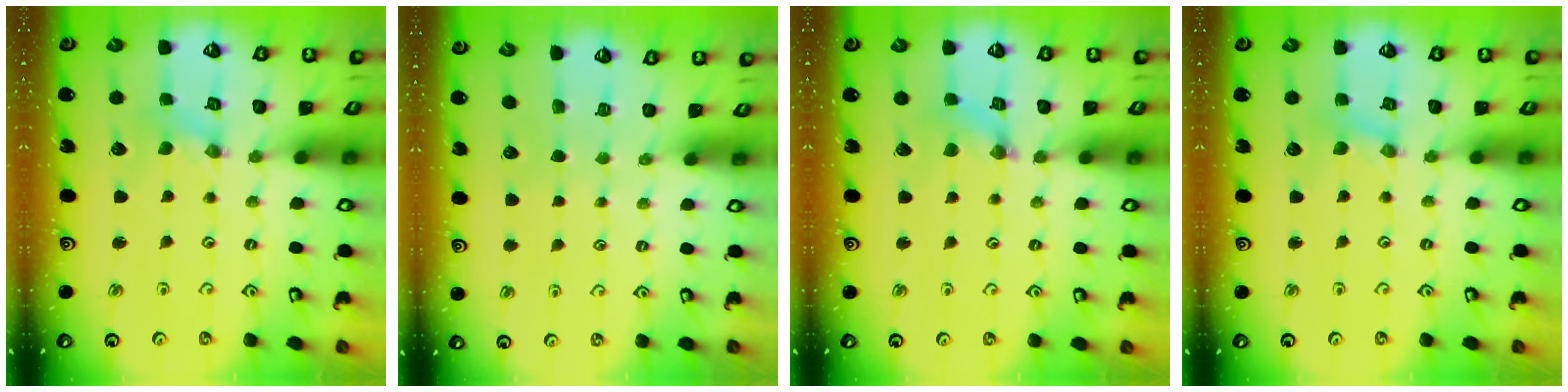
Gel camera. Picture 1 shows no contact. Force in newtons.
{"total": 0.0}
{"total": 2.0, "press": 2.0, "slide": 0.4}
{"total": 0.6, "press": 0.6, "slide": 0.1}